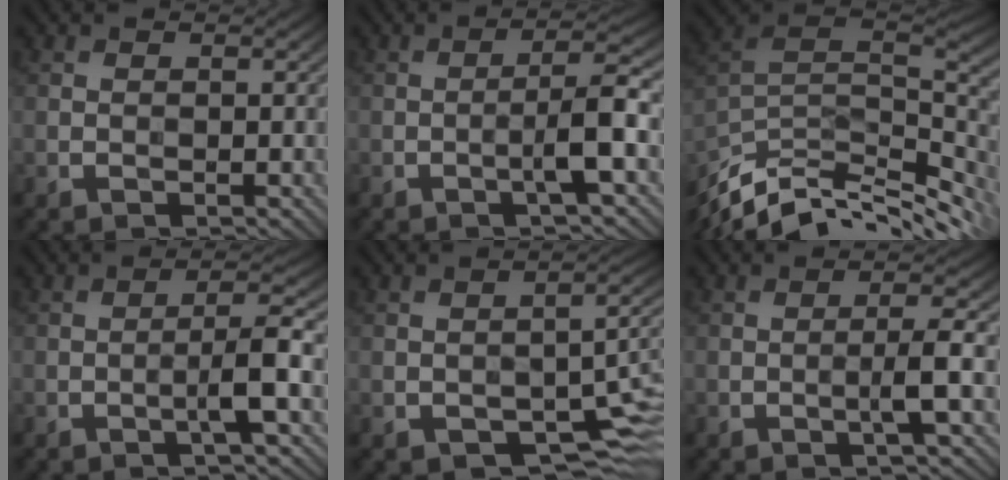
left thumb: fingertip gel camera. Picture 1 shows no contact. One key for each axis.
{"total": 4.8, "fx": -1.6, "fy": 0.2, "fz": 4.5, "tx": -0.073, "ty": 0.024, "tz": -0.034}
{"total": 12.4, "fx": -7.5, "fy": 4.7, "fz": 8.7, "tx": -0.219, "ty": -0.002, "tz": -0.124}
{"total": 4.2, "fx": -1.5, "fy": 0.1, "fz": 3.9, "tx": -0.064, "ty": 0.023, "tz": -0.032}
{"total": 8.4, "fx": -3.3, "fy": 4.2, "fz": 6.4, "tx": -0.091, "ty": -0.014, "tz": -0.047}
{"total": 3.1, "fx": -0.9, "fy": -0.2, "fz": 3.0, "tx": -0.053, "ty": 0.018, "tz": -0.023}